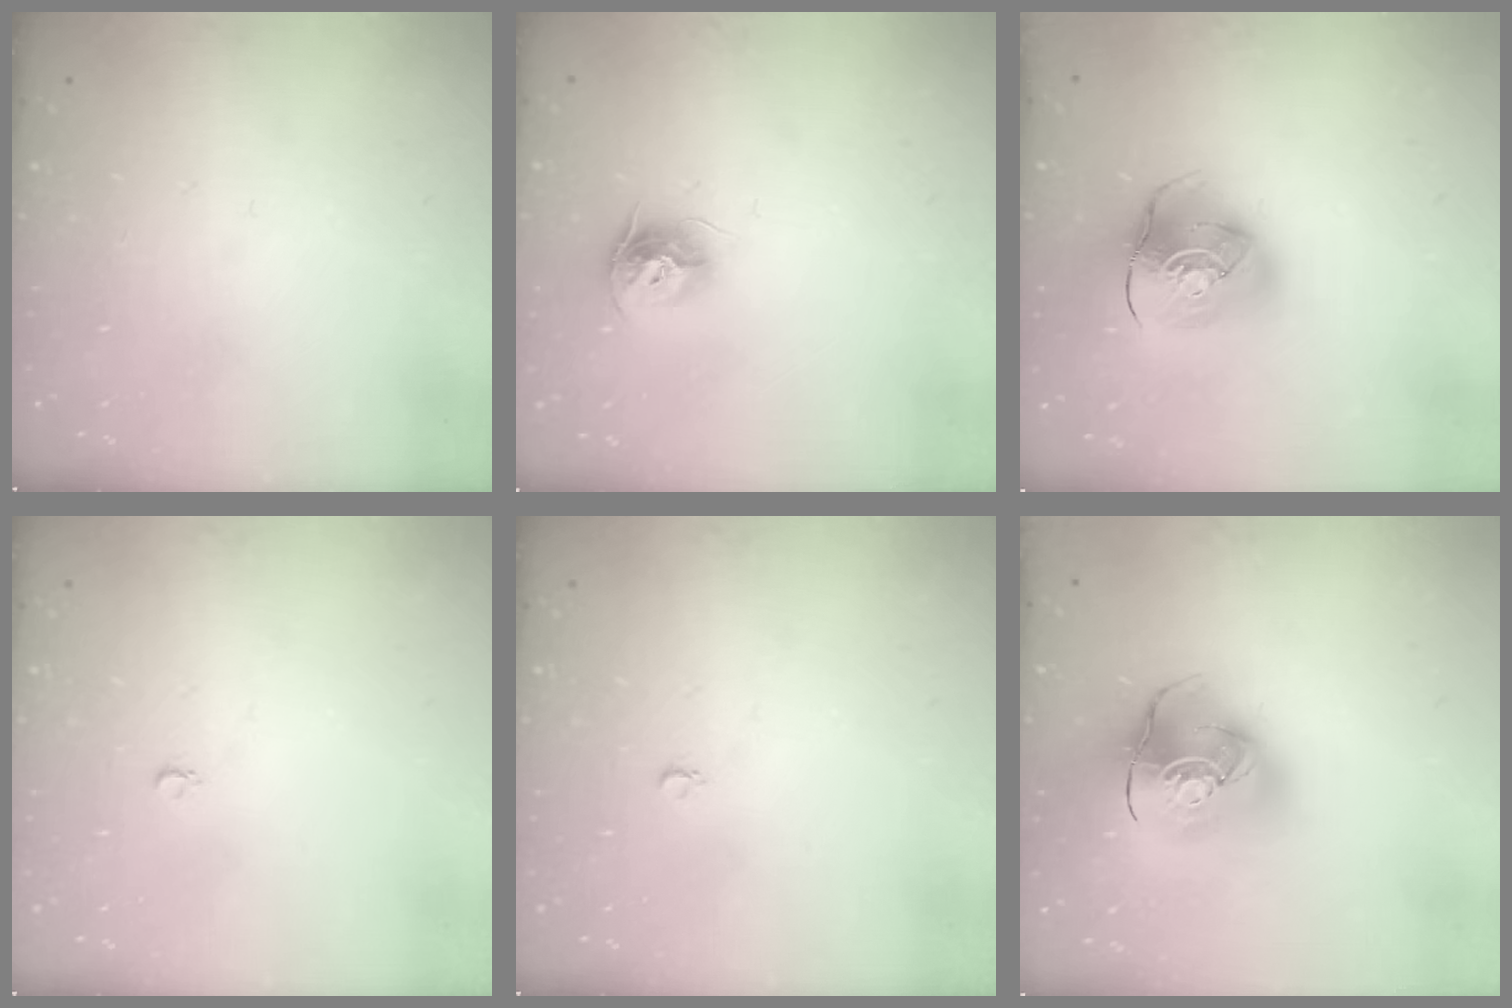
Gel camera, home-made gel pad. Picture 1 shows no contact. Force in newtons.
{"total": 9.5, "press": 9.5, "slide": 0.3}
{"total": 12.8, "press": 12.7, "slide": 2.0}
{"total": 2.6, "press": 2.6, "slide": 0.3}
{"total": 2.6, "press": 2.6, "slide": 0.3}
{"total": 18.1, "press": 17.9, "slide": 2.7}